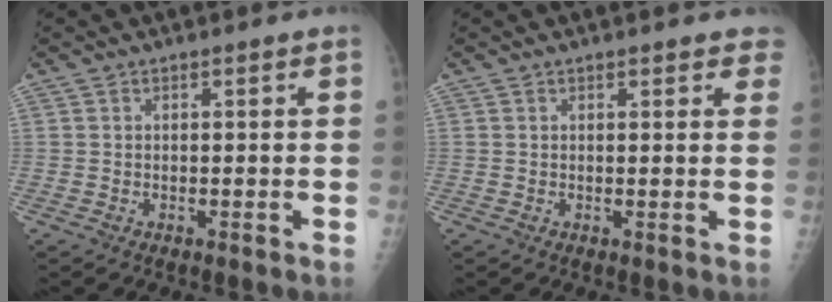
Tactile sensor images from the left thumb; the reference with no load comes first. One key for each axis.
{"total": 3.5, "fx": 2.8, "fy": 1.4, "fz": 1.7, "tx": 0.009, "ty": -0.003, "tz": 0.025}